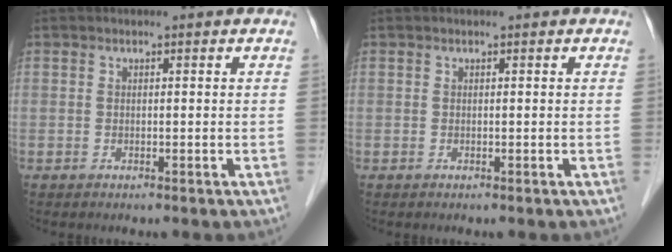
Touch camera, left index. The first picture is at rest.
{"total": 0.0}